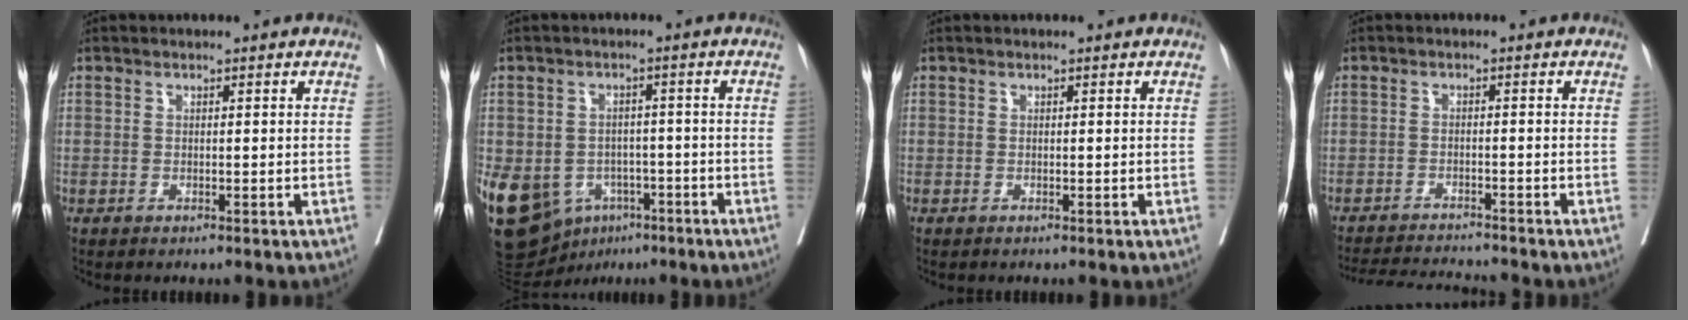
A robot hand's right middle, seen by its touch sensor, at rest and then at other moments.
{"total": 19.2, "force": [-8.2, 14.7, 9.2], "torque": [-0.237, 0.001, -0.109]}
{"total": 0.0}
{"total": 7.1, "force": [-7.0, -0.4, 1.3], "torque": [-0.017, -0.008, -0.115]}